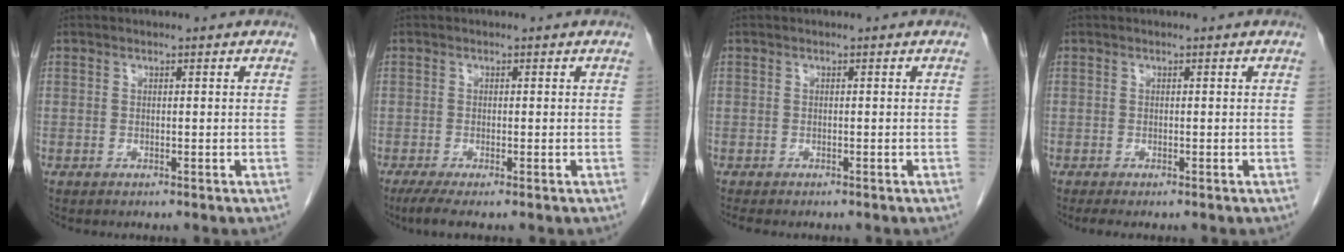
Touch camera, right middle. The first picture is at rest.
{"total": 3.1, "force": [-2.1, 0.2, 2.3], "torque": [-0.046, -0.012, -0.040]}
{"total": 2.8, "force": [-2.4, 0.7, 1.3], "torque": [-0.019, -0.007, -0.029]}
{"total": 2.0, "force": [-1.6, 0.3, 1.2], "torque": [-0.017, -0.008, -0.022]}